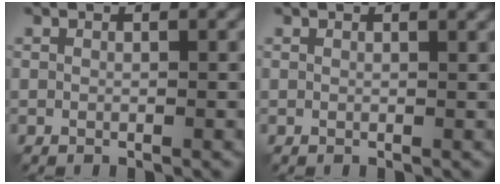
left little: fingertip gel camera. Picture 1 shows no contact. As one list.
[{"total": 1.7, "force": [1.4, 0.6, 0.9], "torque": [-0.002, 0.009, 0.012]}]